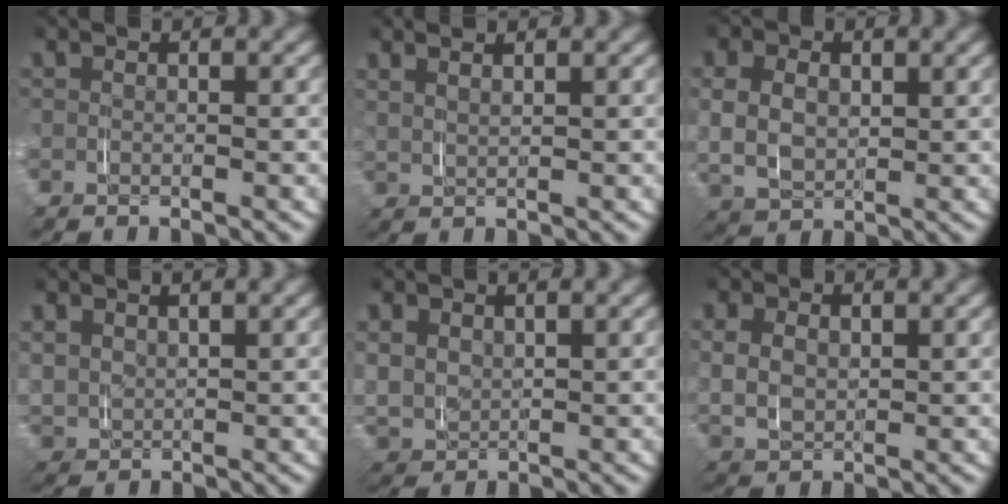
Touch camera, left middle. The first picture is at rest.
{"total": 2.3, "force": [1.9, 0.7, 1.1], "torque": [-0.017, 0.006, 0.034]}
{"total": 6.4, "force": [1.0, 5.2, 3.7], "torque": [-0.092, -0.008, 0.024]}
{"total": 3.1, "force": [1.5, 2.5, 1.3], "torque": [-0.050, -0.012, 0.039]}
{"total": 4.6, "force": [1.3, 3.9, 2.1], "torque": [-0.072, -0.016, 0.035]}
{"total": 4.9, "force": [1.0, 4.0, 2.7], "torque": [-0.071, -0.006, 0.022]}